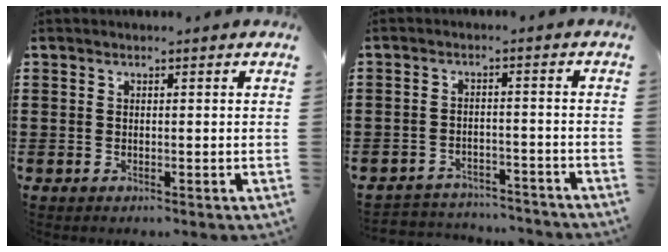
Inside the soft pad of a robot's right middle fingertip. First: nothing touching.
{"total": 3.3, "force": [-3.3, 0.4, 0.0], "torque": [-0.006, 0.002, -0.071]}